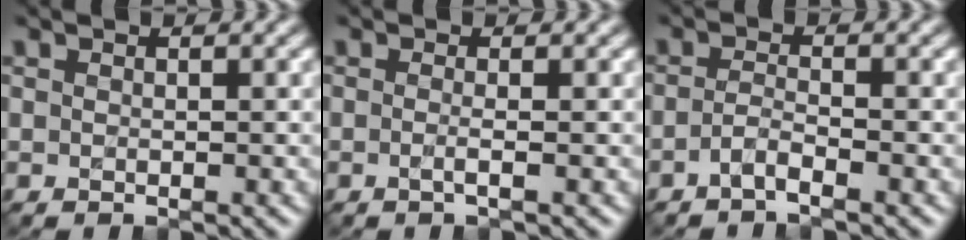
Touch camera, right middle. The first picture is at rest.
{"total": 1.4, "force": [-0.2, 0.5, 1.3], "torque": [-0.018, -0.006, -0.010]}
{"total": 1.7, "force": [-1.1, 0.3, 1.2], "torque": [-0.026, 0.002, -0.028]}